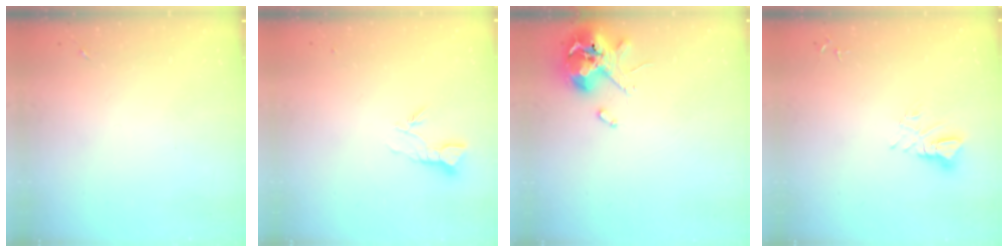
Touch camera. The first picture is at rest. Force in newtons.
{"total": 3.4, "press": 3.4, "slide": 0.2}
{"total": 10.7, "press": 10.6, "slide": 1.4}
{"total": 5.6, "press": 5.6, "slide": 0.6}